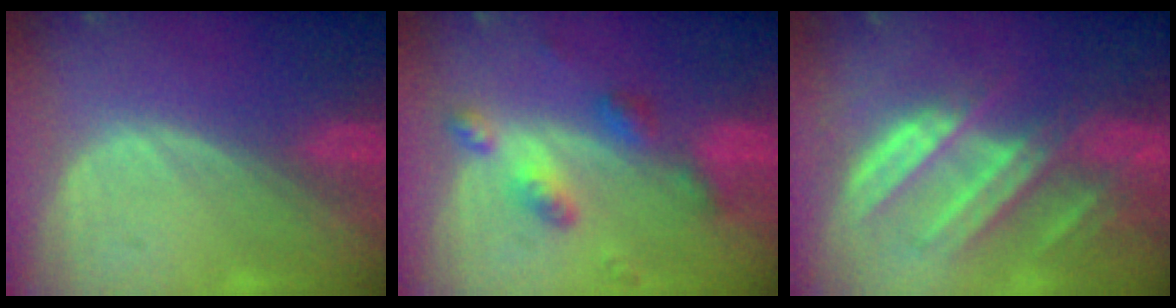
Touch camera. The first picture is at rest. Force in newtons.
{"total": 6.2, "press": 5.5, "slide": 3.0}
{"total": 9.1, "press": 8.3, "slide": 3.8}